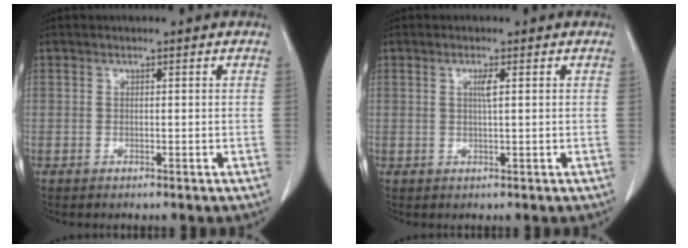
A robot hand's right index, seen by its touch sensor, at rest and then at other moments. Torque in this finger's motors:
{"motor_torque": [0.07, -0.05, 0.02, 0.01]}